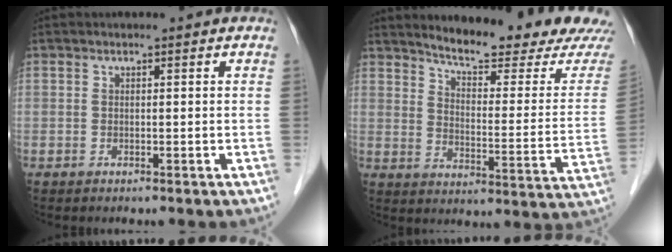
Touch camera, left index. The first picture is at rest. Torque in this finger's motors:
{"motor_torque": [0.05, -0.34, 0.35, 0.06]}